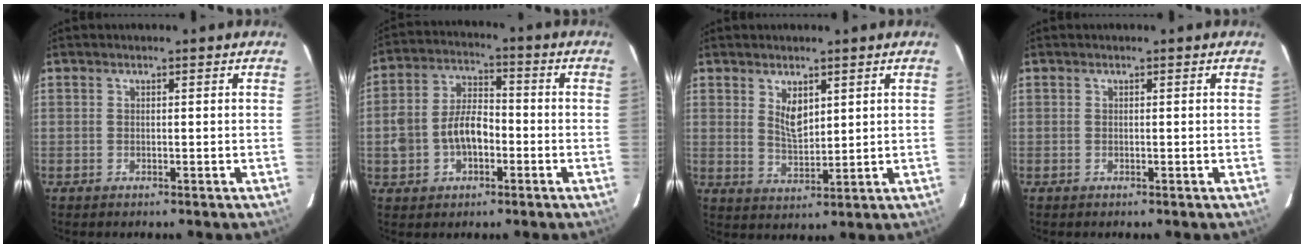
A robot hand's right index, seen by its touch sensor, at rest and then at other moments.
{"total": 9.8, "force": [-2.5, 6.4, 7.0], "torque": [-0.148, 0.021, -0.038]}
{"total": 4.8, "force": [2.3, 2.4, 3.5], "torque": [-0.057, -0.005, 0.045]}
{"total": 0.0}